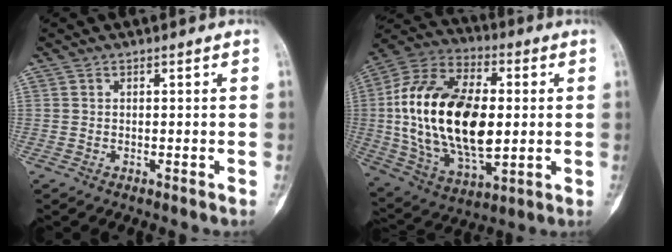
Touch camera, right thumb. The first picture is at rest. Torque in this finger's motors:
{"motor_torque": [0.62, 3.78, 2.53, 0.24, 0.89]}